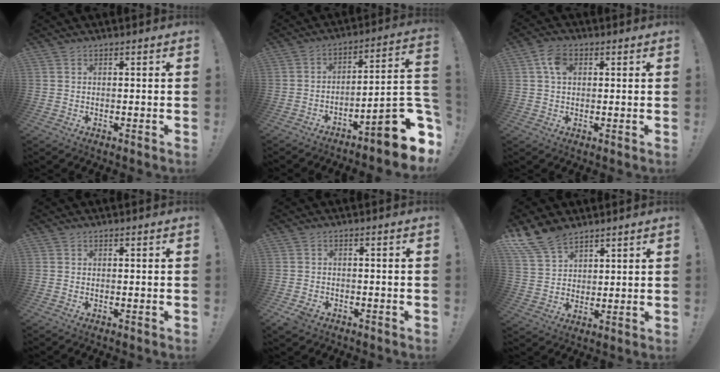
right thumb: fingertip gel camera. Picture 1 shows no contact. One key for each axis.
{"total": 14.4, "fx": -9.0, "fy": 2.8, "fz": 10.8, "tx": -0.107, "ty": 0.041, "tz": -0.148}
{"total": 5.9, "fx": 1.4, "fy": 3.9, "fz": 4.1, "tx": -0.070, "ty": 0.008, "tz": 0.028}
{"total": 0.0}
{"total": 2.7, "fx": -1.6, "fy": 1.9, "fz": 1.1, "tx": -0.025, "ty": 0.007, "tz": -0.028}
{"total": 12.2, "fx": 9.0, "fy": 7.0, "fz": 4.4, "tx": -0.089, "ty": -0.047, "tz": 0.178}